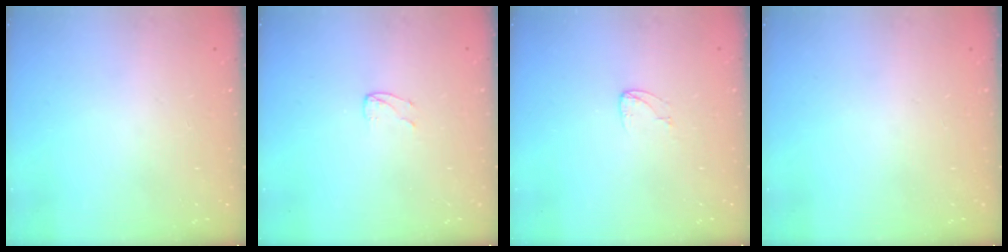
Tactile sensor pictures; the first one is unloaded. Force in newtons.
{"total": 3.0, "press": 3.0, "slide": 0.3}
{"total": 3.9, "press": 3.8, "slide": 0.2}
{"total": 0.0}